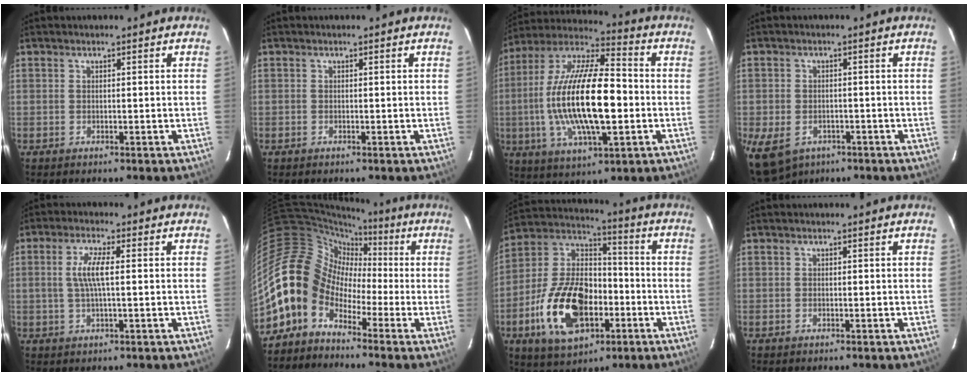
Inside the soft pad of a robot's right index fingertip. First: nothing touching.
{"total": 0.0}
{"total": 22.1, "force": [-2.4, 7.4, 20.7], "torque": [-0.400, -0.007, -0.046]}
{"total": 8.0, "force": [-4.4, 5.6, 3.8], "torque": [-0.091, -0.018, -0.063]}
{"total": 5.4, "force": [0.4, 1.0, 5.3], "torque": [-0.101, 0.003, 0.010]}
{"total": 14.0, "force": [-6.1, 11.1, 6.0], "torque": [-0.120, 0.029, -0.141]}
{"total": 20.5, "force": [-7.2, 11.9, 15.0], "torque": [-0.318, 0.008, -0.116]}
{"total": 0.0}